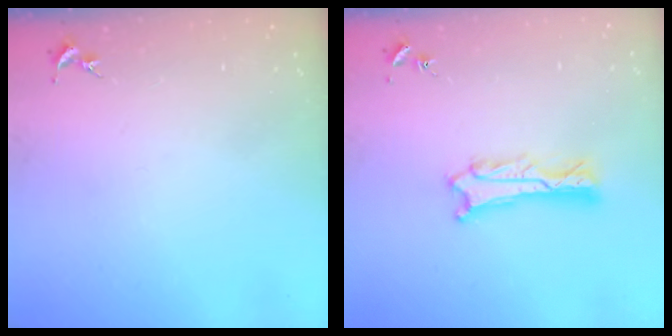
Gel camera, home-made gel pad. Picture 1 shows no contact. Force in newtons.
{"total": 2.2, "press": 2.2, "slide": 0.2}